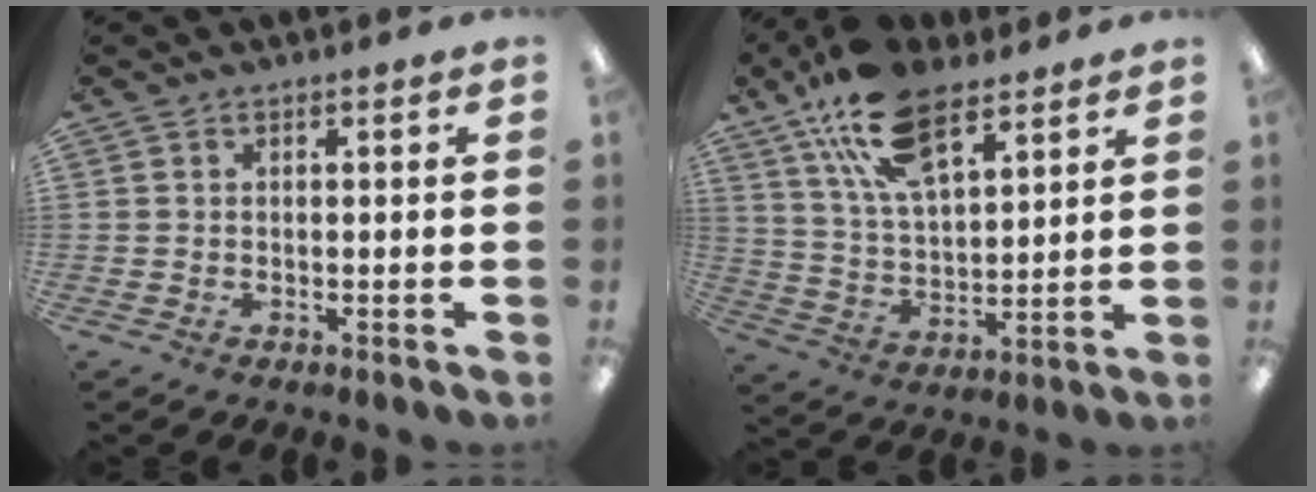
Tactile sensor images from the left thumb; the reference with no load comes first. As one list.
[{"total": 18.7, "force": [11.3, 9.1, 11.8], "torque": [-0.219, -0.034, 0.204]}]